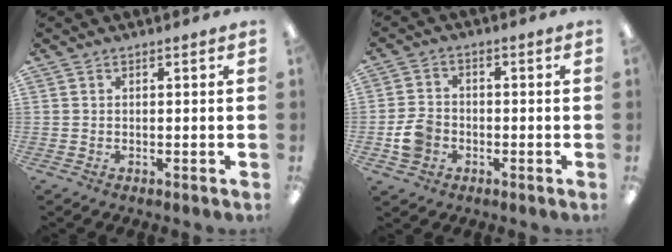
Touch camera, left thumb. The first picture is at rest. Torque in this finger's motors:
{"motor_torque": [-0.24, 0.27, 0.18, -0.17, 0.02]}